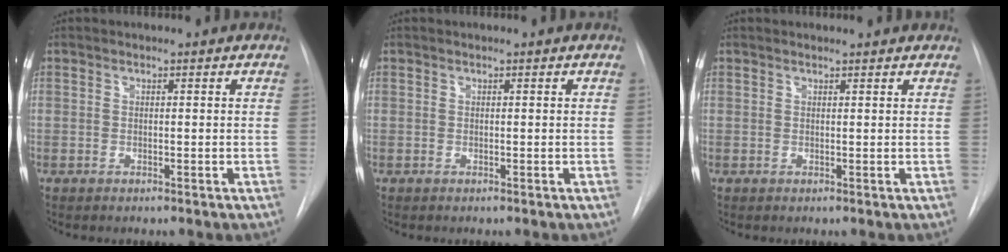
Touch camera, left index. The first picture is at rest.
{"total": 0.0}
{"total": 1.8, "force": [1.8, 0.3, 0.3], "torque": [-0.013, 0.008, 0.018]}